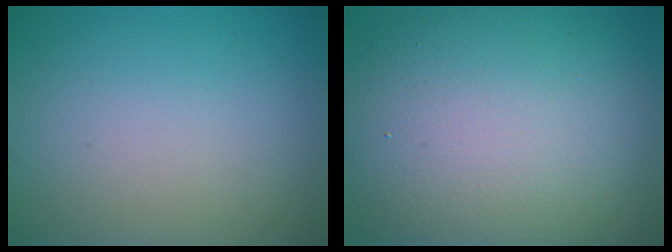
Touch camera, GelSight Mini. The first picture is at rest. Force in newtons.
{"total": 15.0, "press": 14.9, "slide": 1.3}